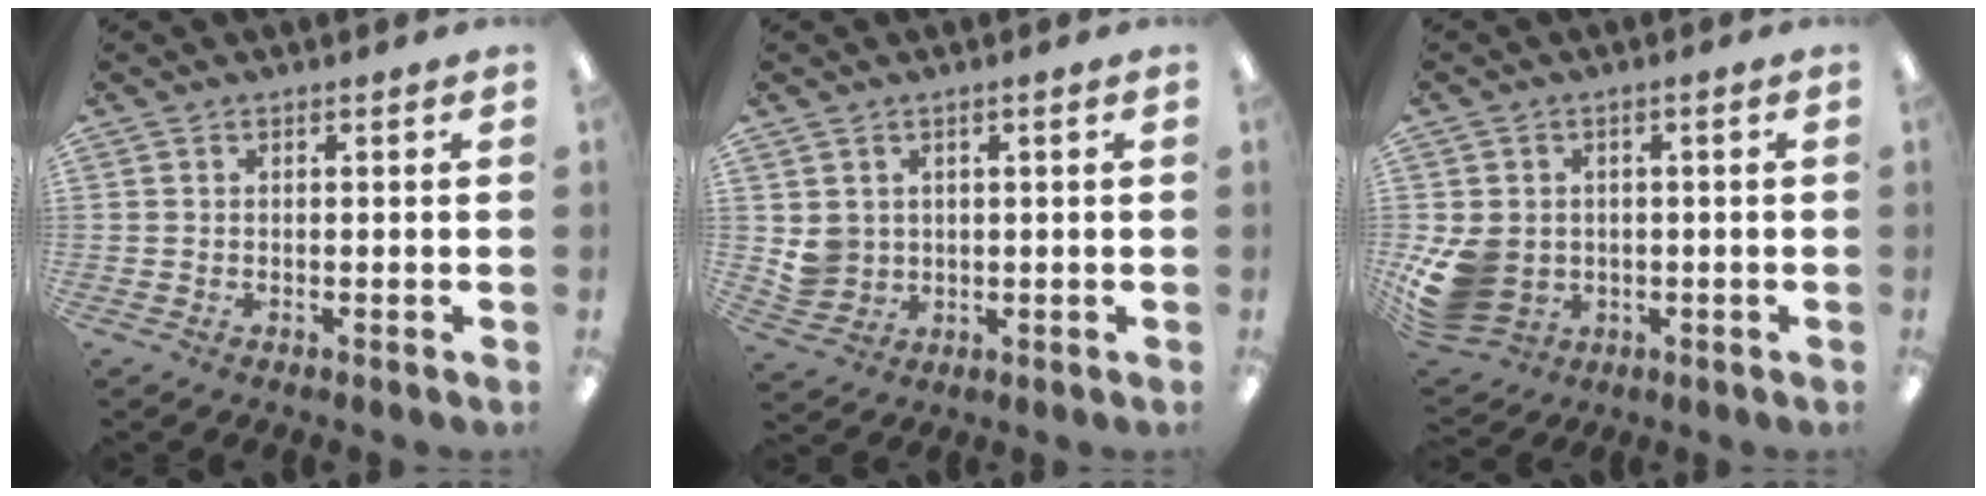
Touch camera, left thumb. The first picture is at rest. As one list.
[{"total": 4.2, "force": [1.5, 3.9, 0.5], "torque": [-0.015, 0.001, 0.031]}, {"total": 9.7, "force": [-1.4, 8.2, 4.9], "torque": [-0.117, 0.013, -0.018]}]